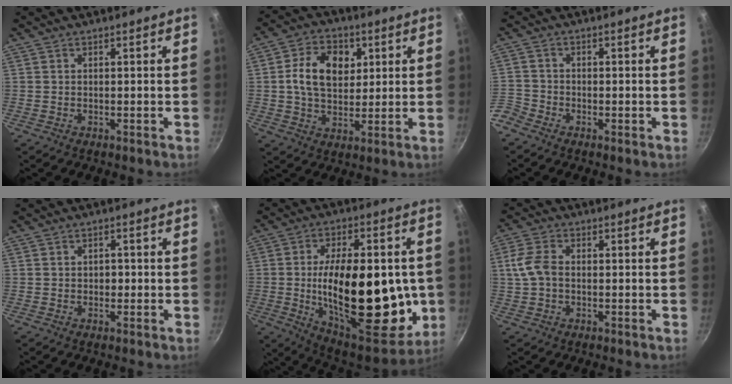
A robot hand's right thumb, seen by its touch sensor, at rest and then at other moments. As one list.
[{"total": 11.5, "force": [2.6, 8.3, 7.6], "torque": [-0.108, 0.001, 0.035]}, {"total": 5.0, "force": [-3.1, 3.5, 1.9], "torque": [-0.052, 0.016, -0.076]}, {"total": 1.8, "force": [-0.2, 1.4, 1.1], "torque": [-0.009, 0.005, -0.003]}, {"total": 29.3, "force": [-2.2, 14.2, 25.6], "torque": [-0.363, -0.002, -0.022]}, {"total": 5.9, "force": [0.2, 4.0, 4.4], "torque": [-0.092, 0.015, -0.002]}]